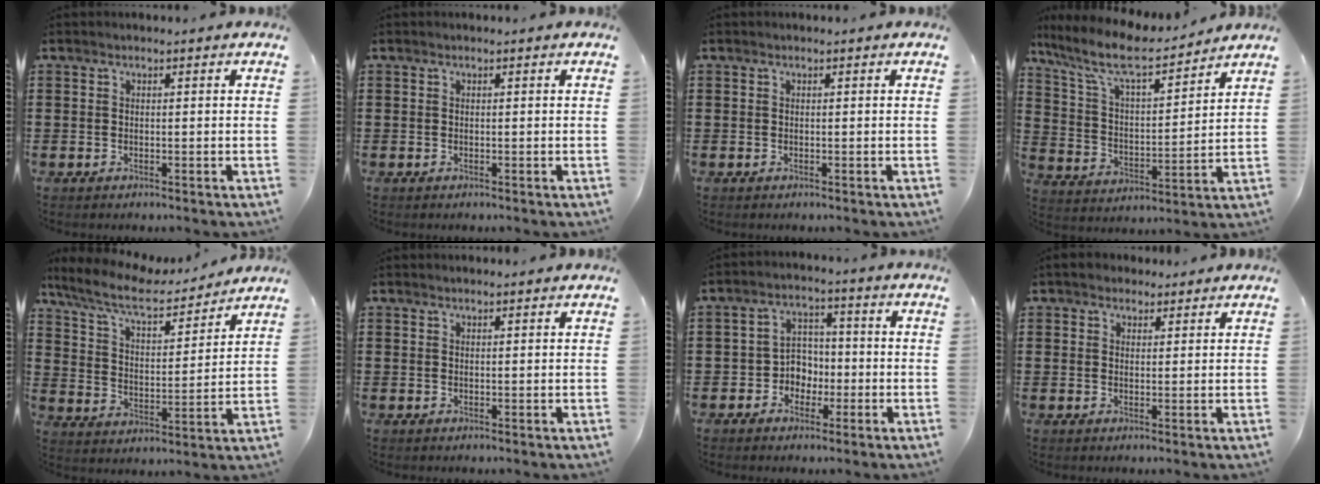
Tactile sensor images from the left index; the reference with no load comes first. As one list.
[{"total": 0.0}, {"total": 0.0}, {"total": 9.5, "force": [7.7, 1.7, 5.2], "torque": [-0.133, -0.039, 0.130]}, {"total": 9.2, "force": [7.7, 2.0, 4.6], "torque": [-0.120, -0.035, 0.131]}, {"total": 0.7, "force": [0.6, 0.2, 0.1], "torque": [-0.004, 0.000, 0.013]}, {"total": 4.4, "force": [-1.8, 3.7, 1.3], "torque": [-0.037, 0.011, -0.039]}, {"total": 2.3, "force": [1.8, 1.3, 0.3], "torque": [-0.005, 0.006, 0.033]}]